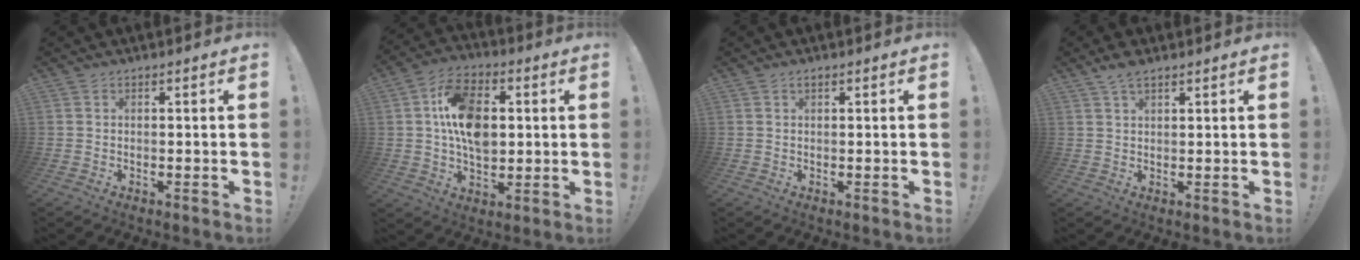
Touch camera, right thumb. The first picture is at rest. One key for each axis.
{"total": 15.8, "fx": 1.8, "fy": 10.5, "fz": 11.6, "tx": -0.197, "ty": 0.016, "tz": 0.034}
{"total": 0.9, "fx": 0.6, "fy": 0.4, "fz": 0.6, "tx": -0.013, "ty": 0.001, "tz": 0.010}
{"total": 4.2, "fx": 2.9, "fy": 1.5, "fz": 2.6, "tx": -0.046, "ty": -0.008, "tz": 0.054}